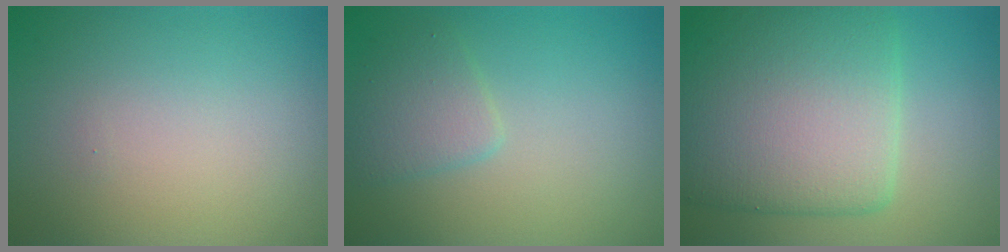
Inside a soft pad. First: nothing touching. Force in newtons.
{"total": 2.3, "press": 2.3, "slide": 0.1}
{"total": 10.2, "press": 10.2, "slide": 0.3}